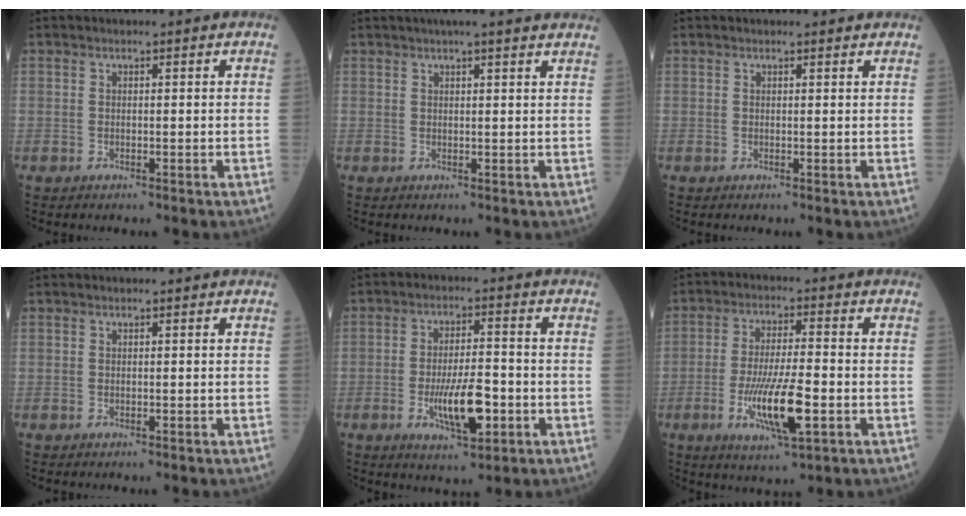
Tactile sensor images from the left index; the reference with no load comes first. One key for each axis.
{"total": 9.2, "fx": 7.9, "fy": 0.3, "fz": 4.5, "tx": -0.060, "ty": 0.026, "tz": 0.085}
{"total": 1.4, "fx": 1.3, "fy": 0.3, "fz": 0.2, "tx": -0.012, "ty": 0.002, "tz": 0.013}
{"total": 0.0}
{"total": 8.5, "fx": -2.7, "fy": 2.3, "fz": 7.7, "tx": -0.145, "ty": -0.007, "tz": -0.043}
{"total": 10.2, "fx": -3.2, "fy": 1.5, "fz": 9.6, "tx": -0.184, "ty": -0.015, "tz": -0.056}